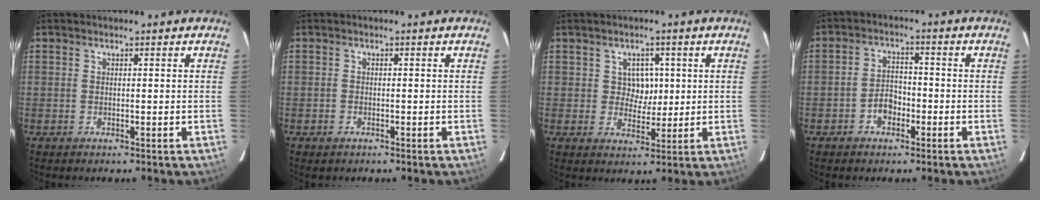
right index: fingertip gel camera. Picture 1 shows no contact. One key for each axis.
{"total": 0.8, "fx": -0.6, "fy": 0.5, "fz": 0.2, "tx": -0.005, "ty": 0.001, "tz": -0.011}
{"total": 4.2, "fx": 0.8, "fy": 3.7, "fz": 1.7, "tx": -0.025, "ty": 0.008, "tz": 0.014}
{"total": 4.2, "fx": -2.2, "fy": 2.9, "fz": 2.1, "tx": -0.045, "ty": 0.012, "tz": -0.034}